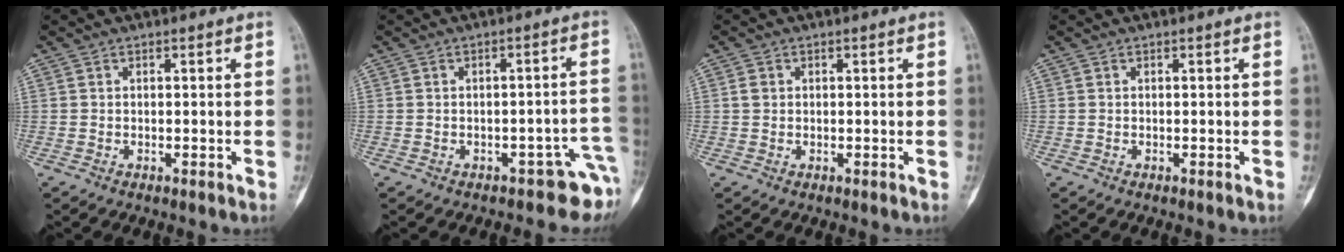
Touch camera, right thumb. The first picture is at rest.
{"total": 5.3, "force": [-3.2, 2.5, 3.4], "torque": [-0.007, 0.041, -0.037]}
{"total": 1.2, "force": [0.2, 1.0, 0.6], "torque": [-0.009, 0.003, 0.004]}
{"total": 0.0}